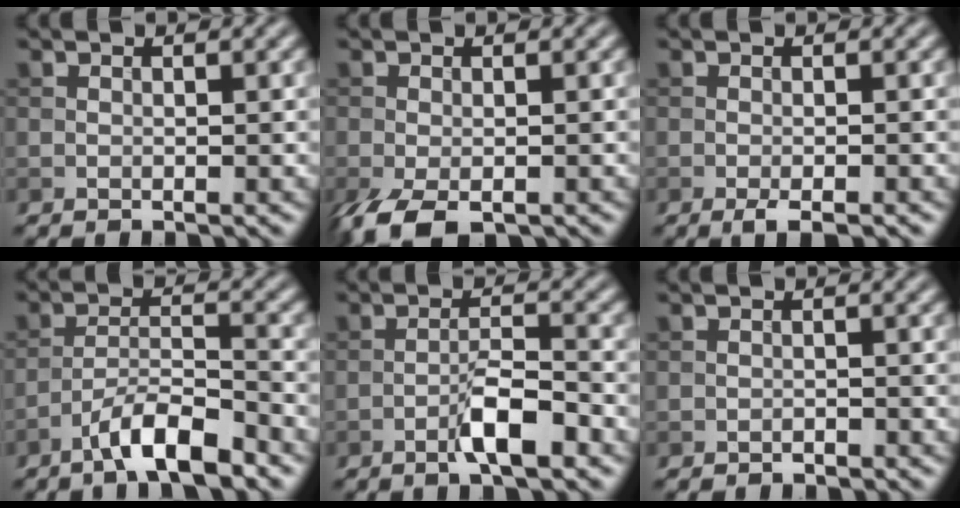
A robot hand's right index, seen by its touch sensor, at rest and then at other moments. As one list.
[{"total": 4.7, "force": [-2.9, 1.9, 3.1], "torque": [-0.065, -0.012, -0.053]}, {"total": 2.0, "force": [-1.2, 0.3, 1.5], "torque": [-0.024, -0.003, -0.021]}, {"total": 5.4, "force": [-3.9, 1.1, 3.5], "torque": [-0.060, 0.007, -0.074]}, {"total": 3.9, "force": [-2.1, 0.7, 3.1], "torque": [-0.057, 0.010, -0.042]}, {"total": 0.6, "force": [-0.6, 0.2, 0.1], "torque": [0.002, 0.000, -0.010]}]